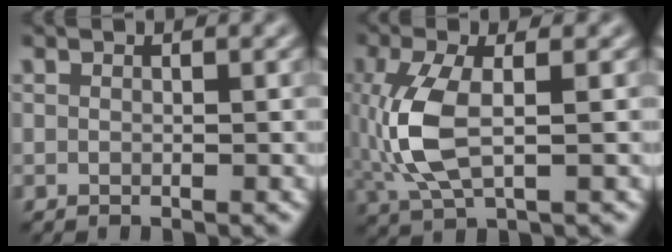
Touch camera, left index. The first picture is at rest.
{"total": 5.8, "force": [-0.4, 2.3, 5.3], "torque": [-0.133, 0.000, -0.009]}